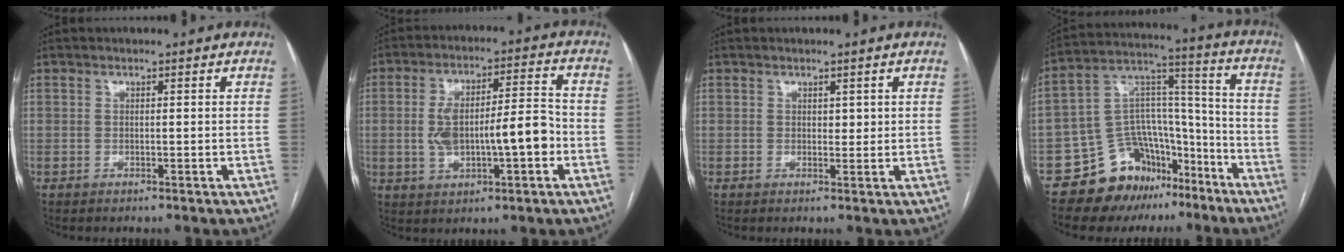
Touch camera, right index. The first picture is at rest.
{"total": 11.6, "force": [-1.8, 3.6, 10.9], "torque": [-0.194, 0.028, -0.020]}
{"total": 1.4, "force": [0.6, 0.9, 0.9], "torque": [-0.008, -0.001, 0.011]}
{"total": 15.0, "force": [-10.4, 9.4, 5.4], "torque": [-0.072, 0.086, -0.165]}